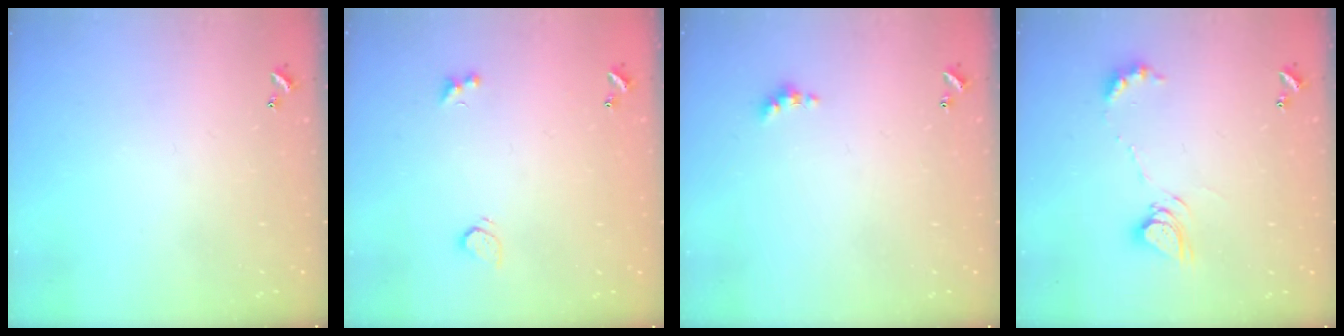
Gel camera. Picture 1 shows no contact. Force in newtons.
{"total": 2.0, "press": 1.7, "slide": 1.0}
{"total": 1.9, "press": 1.8, "slide": 0.6}
{"total": 9.6, "press": 9.5, "slide": 1.2}